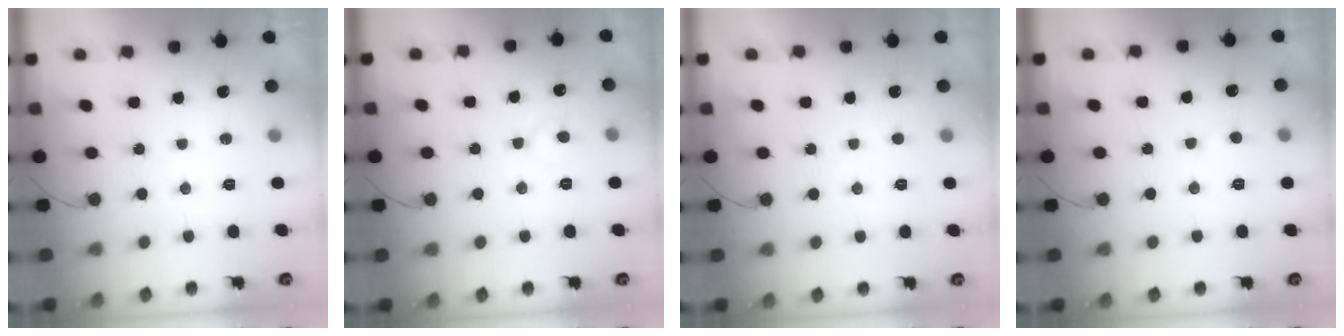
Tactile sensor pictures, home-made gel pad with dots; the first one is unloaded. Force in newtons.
{"total": 5.8, "press": 5.8, "slide": 0.5}
{"total": 1.6, "press": 1.6, "slide": 0.2}
{"total": 3.0, "press": 3.0, "slide": 0.2}